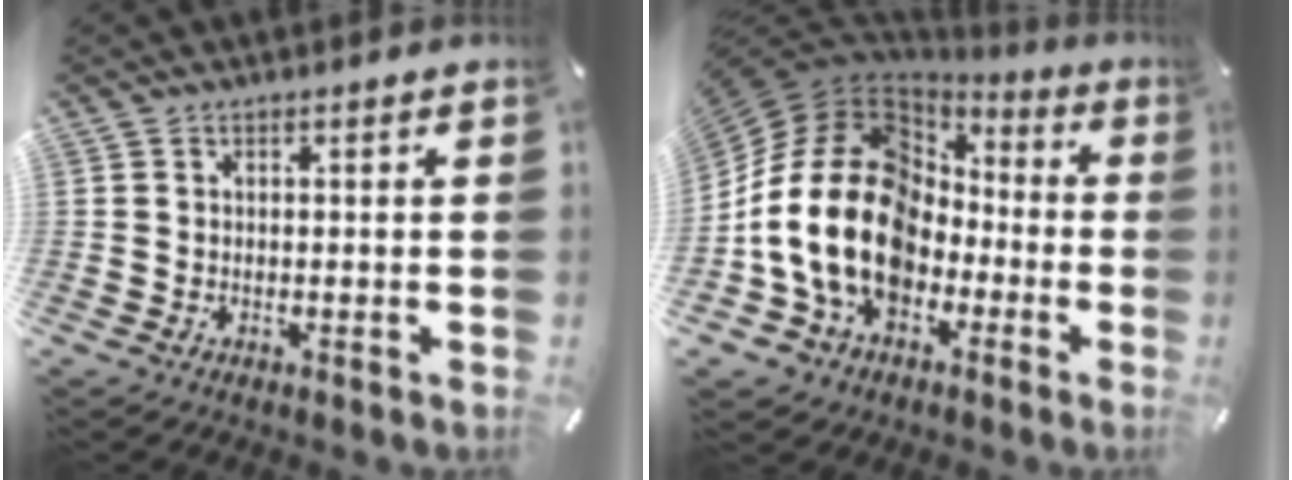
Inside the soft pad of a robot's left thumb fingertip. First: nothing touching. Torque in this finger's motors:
{"motor_torque": [2.36, 2.65, 2.77, 0.00, 1.05]}